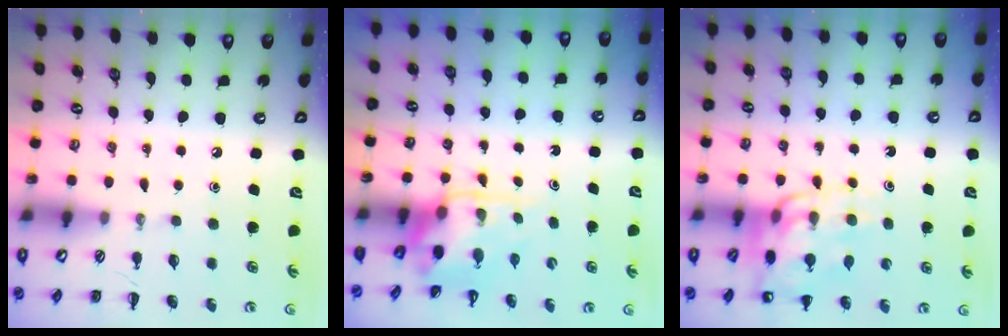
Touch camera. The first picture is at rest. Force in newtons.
{"total": 3.8, "press": 3.7, "slide": 0.7}
{"total": 12.6, "press": 12.3, "slide": 2.7}